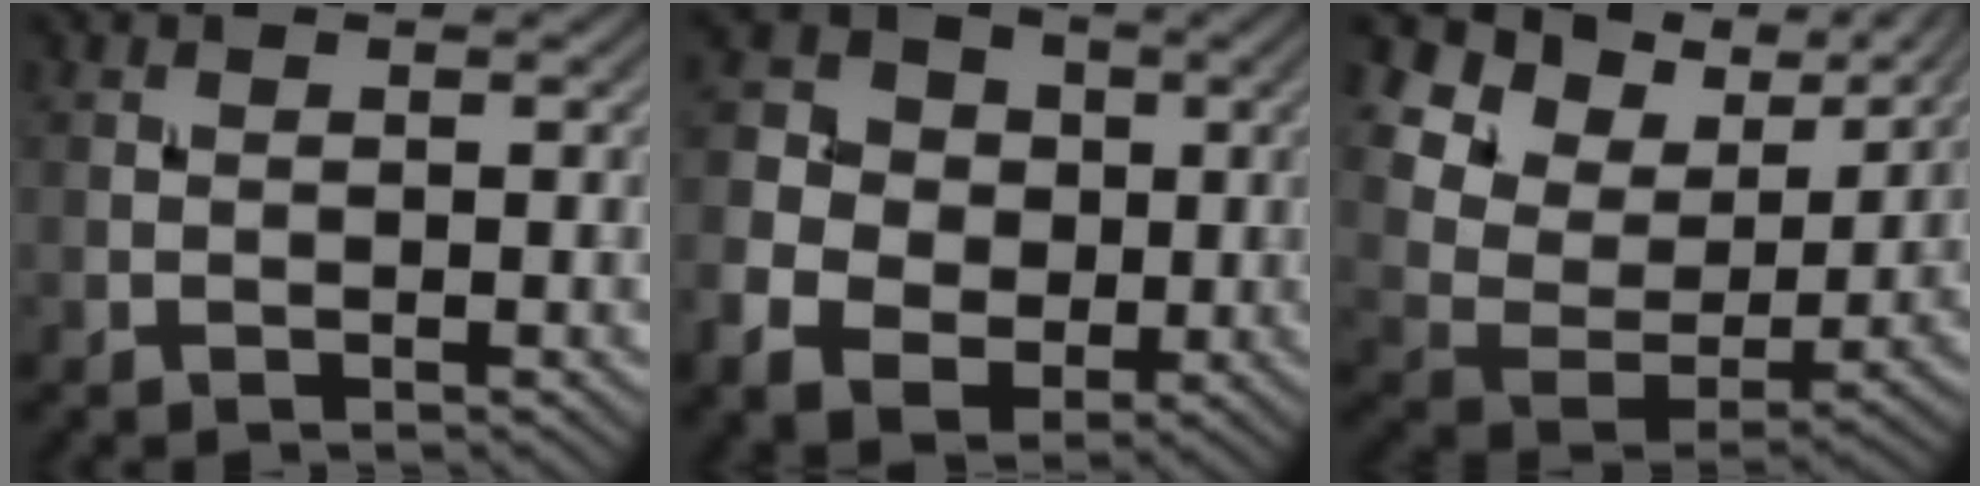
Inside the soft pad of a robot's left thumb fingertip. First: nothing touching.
{"total": 9.4, "force": [-1.4, 8.0, 4.8], "torque": [-0.130, -0.009, -0.036]}
{"total": 13.9, "force": [7.8, 8.6, 7.5], "torque": [-0.198, 0.008, 0.140]}